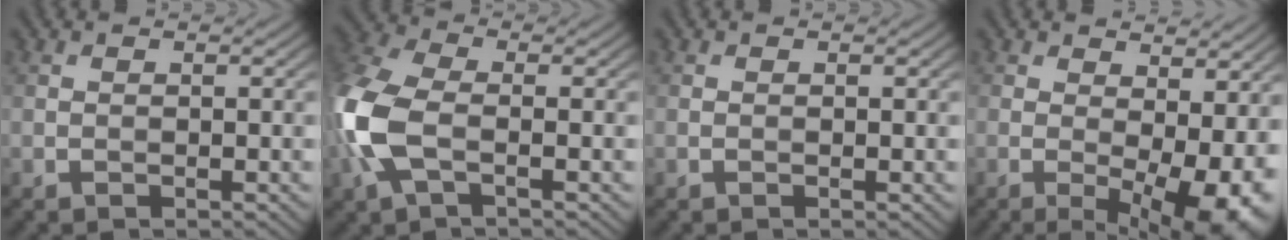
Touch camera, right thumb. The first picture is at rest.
{"total": 10.1, "force": [-1.9, 5.5, 8.2], "torque": [-0.233, -0.002, -0.050]}
{"total": 0.0}
{"total": 11.4, "force": [-0.3, 4.6, 10.4], "torque": [-0.137, -0.004, 0.011]}